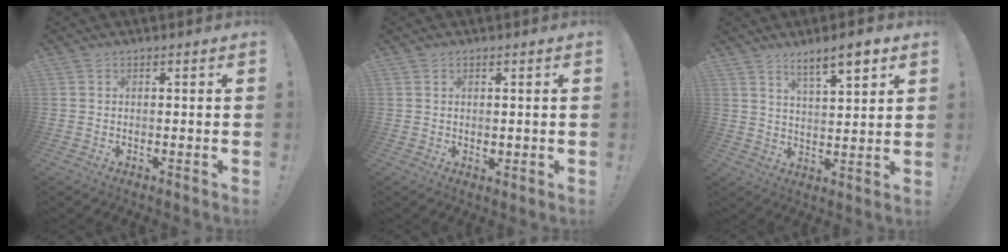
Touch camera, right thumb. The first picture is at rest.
{"total": 0.9, "force": [0.3, 0.8, 0.4], "torque": [0.001, -0.002, 0.003]}
{"total": 8.4, "force": [5.9, 1.7, 5.8], "torque": [-0.087, -0.033, 0.097]}